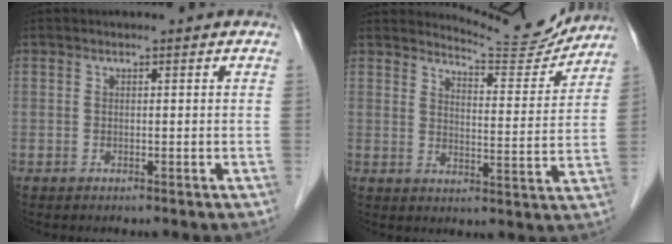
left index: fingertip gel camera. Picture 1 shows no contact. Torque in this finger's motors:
{"motor_torque": [0.18, -0.78, 0.02, 0.00]}